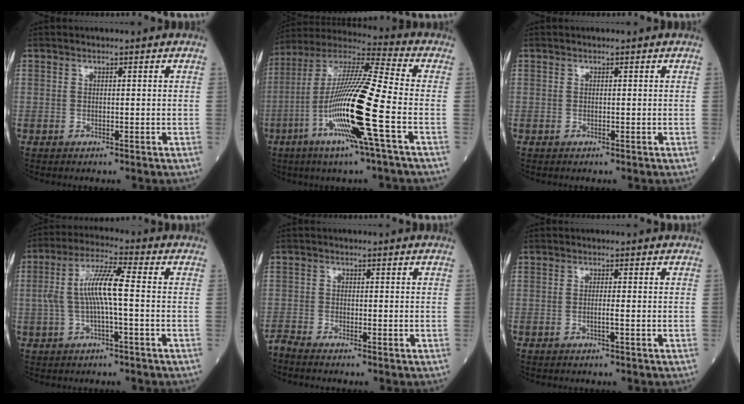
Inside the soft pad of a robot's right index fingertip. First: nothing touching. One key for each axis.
{"total": 18.2, "fx": -5.5, "fy": -0.4, "fz": 17.4, "tx": -0.350, "ty": -0.017, "tz": -0.115}
{"total": 0.0}
{"total": 8.3, "fx": -0.2, "fy": 0.8, "fz": 8.3, "tx": -0.170, "ty": 0.020, "tz": -0.009}
{"total": 1.9, "fx": -1.8, "fy": -0.3, "fz": 0.3, "tx": -0.015, "ty": -0.011, "tz": -0.040}
{"total": 1.1, "fx": -0.3, "fy": -0.2, "fz": 1.0, "tx": -0.020, "ty": -0.001, "tz": -0.007}